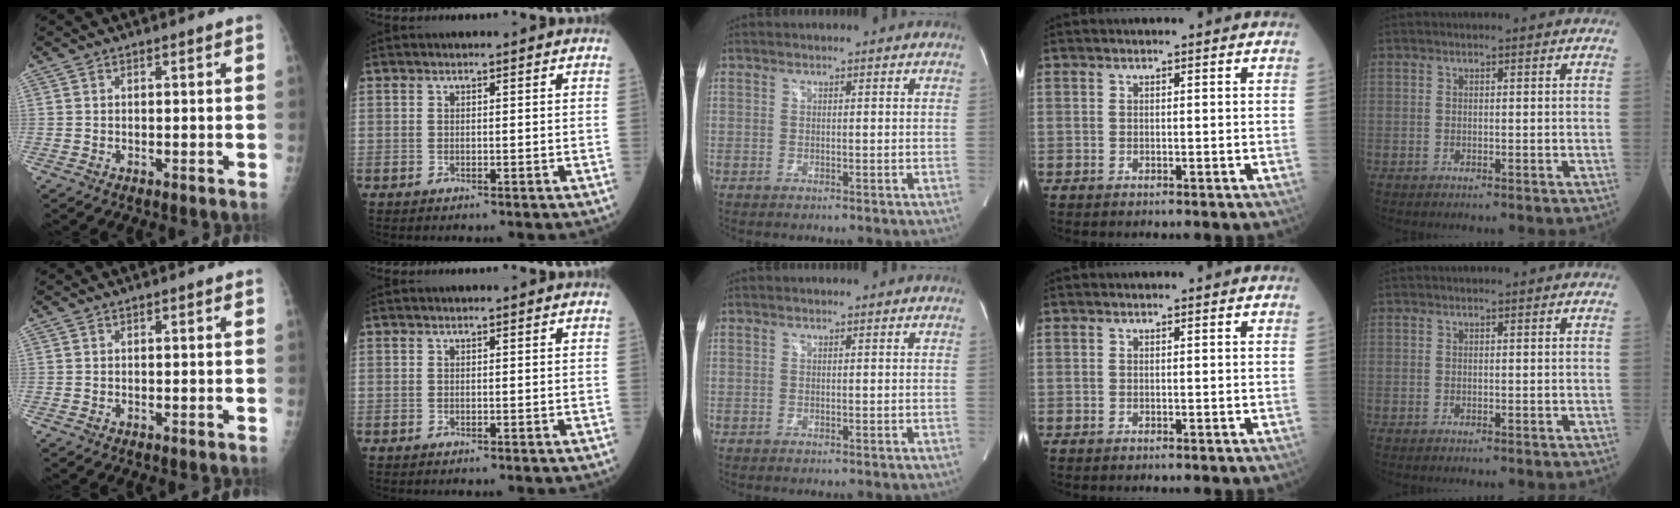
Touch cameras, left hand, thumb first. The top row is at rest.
{}